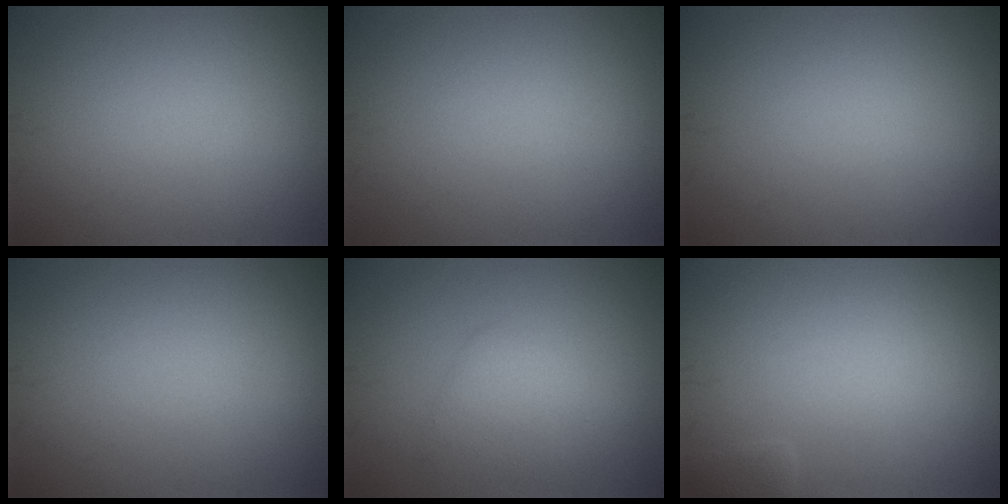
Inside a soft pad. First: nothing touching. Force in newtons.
{"total": 0.0}
{"total": 0.0}
{"total": 0.0}
{"total": 2.6, "press": 2.6, "slide": 0.3}
{"total": 0.7, "press": 0.7, "slide": 0.1}